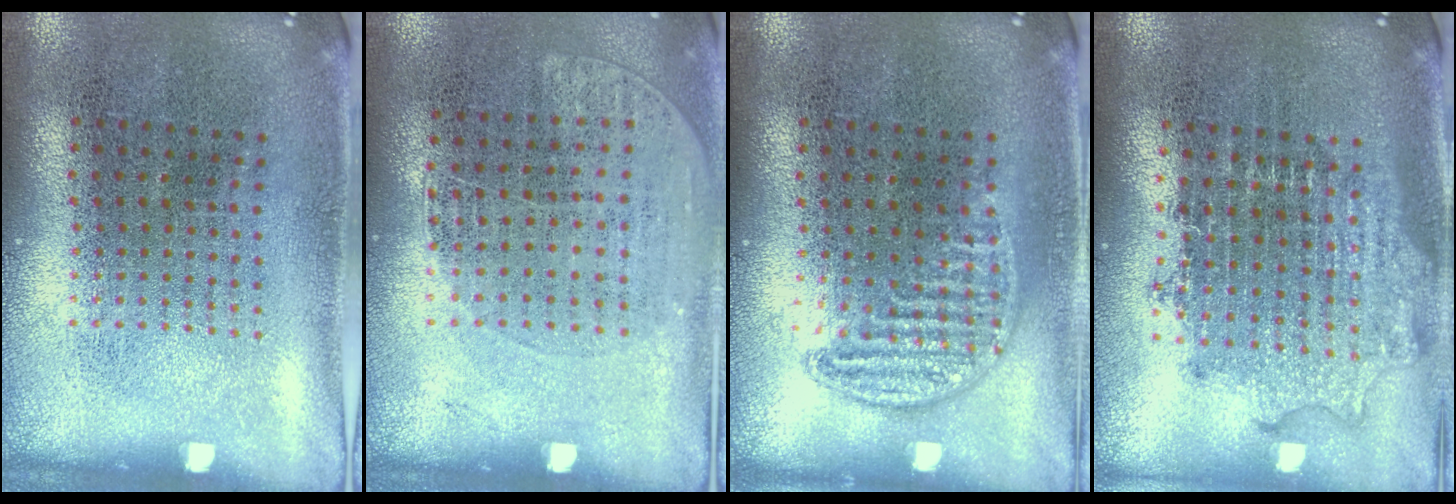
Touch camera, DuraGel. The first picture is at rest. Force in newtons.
{"total": 1.1, "press": 0.9, "slide": 0.5}
{"total": 0.9, "press": 0.9, "slide": 0.2}
{"total": 1.8, "press": 1.5, "slide": 1.0}